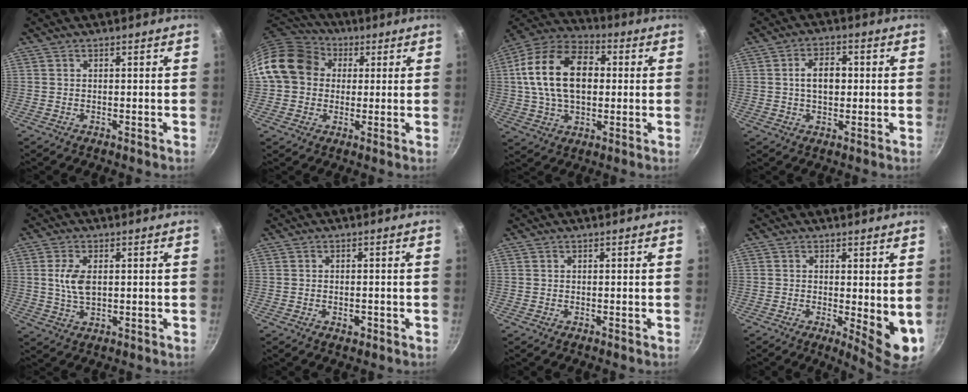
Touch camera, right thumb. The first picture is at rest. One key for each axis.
{"total": 14.6, "fx": 2.7, "fy": 12.2, "fz": 7.5, "tx": -0.112, "ty": 0.029, "tz": 0.033}
{"total": 19.5, "fx": 2.4, "fy": 12.4, "fz": 14.8, "tx": -0.242, "ty": 0.025, "tz": 0.027}
{"total": 6.6, "fx": 0.5, "fy": 4.2, "fz": 5.1, "tx": -0.067, "ty": 0.012, "tz": 0.004}
{"total": 5.7, "fx": 0.9, "fy": 3.2, "fz": 4.7, "tx": -0.090, "ty": -0.002, "tz": 0.018}
{"total": 1.9, "fx": -0.7, "fy": 1.1, "fz": 1.3, "tx": -0.019, "ty": 0.003, "tz": -0.011}
{"total": 0.0}
{"total": 7.9, "fx": -0.1, "fy": 2.6, "fz": 7.5, "tx": -0.092, "ty": -0.019, "tz": 0.004}